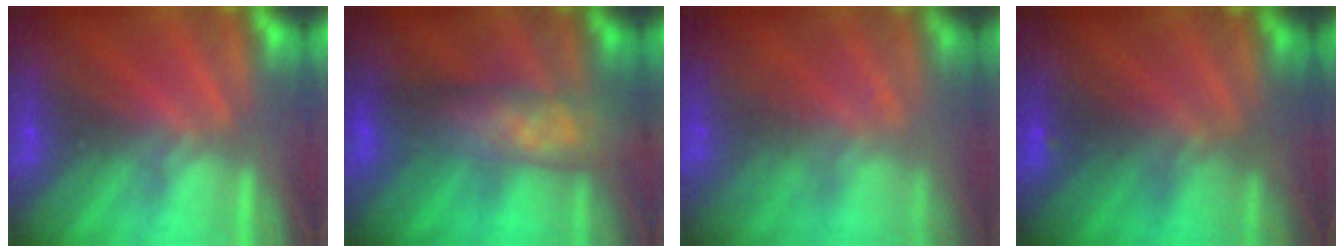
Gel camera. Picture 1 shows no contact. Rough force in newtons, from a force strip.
{"total": 7.7}
{"total": 10.0}
{"total": 1.9}